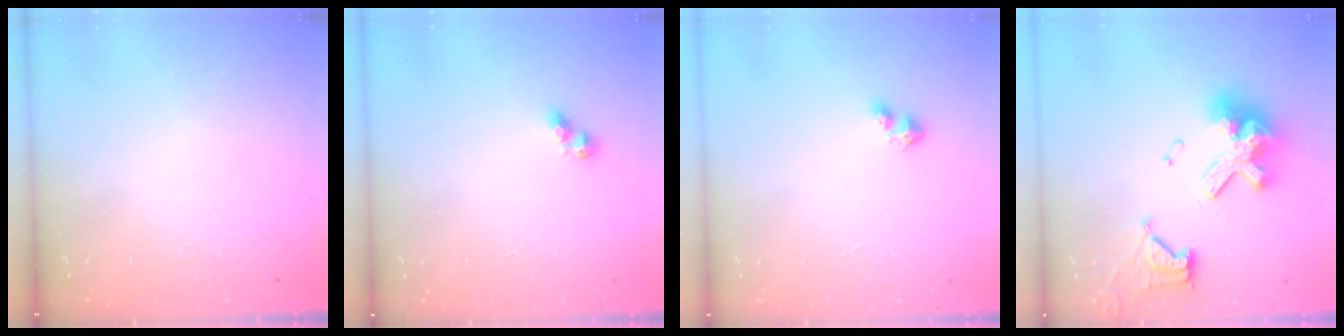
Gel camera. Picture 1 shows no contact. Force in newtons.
{"total": 6.1, "press": 6.1, "slide": 0.7}
{"total": 3.0, "press": 2.9, "slide": 0.3}
{"total": 15.7, "press": 15.6, "slide": 1.7}